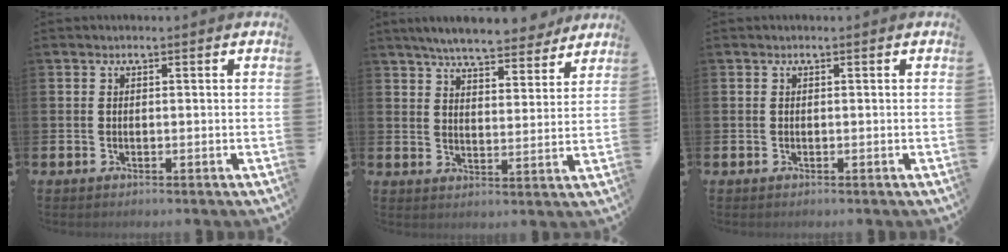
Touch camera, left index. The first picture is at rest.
{"total": 6.9, "force": [6.6, 1.0, 2.0], "torque": [-0.049, -0.036, 0.115]}
{"total": 0.0}